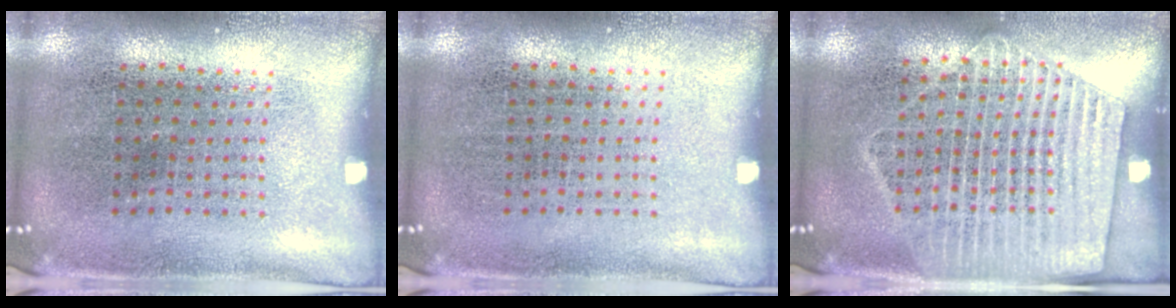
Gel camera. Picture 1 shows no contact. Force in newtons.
{"total": 0.0}
{"total": 2.0, "press": 1.8, "slide": 0.9}